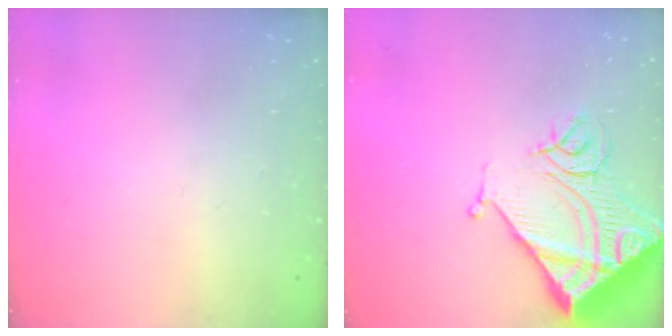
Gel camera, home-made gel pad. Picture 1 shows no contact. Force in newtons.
{"total": 16.6, "press": 16.5, "slide": 1.7}